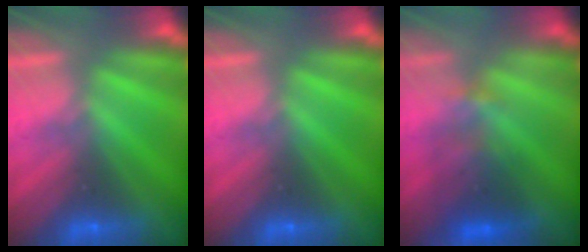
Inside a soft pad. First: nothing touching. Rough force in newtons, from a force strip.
{"total": 0.0}
{"total": 3.8}